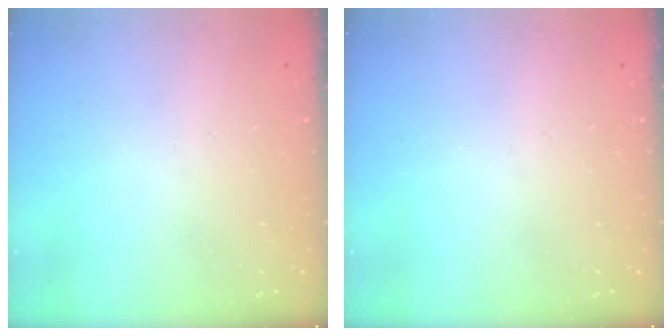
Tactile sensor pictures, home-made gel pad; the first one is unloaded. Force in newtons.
{"total": 0.0}